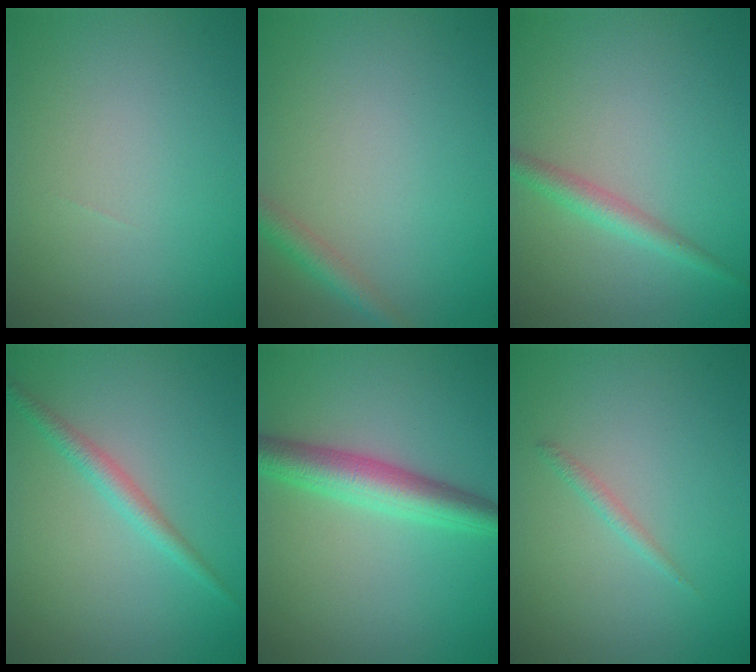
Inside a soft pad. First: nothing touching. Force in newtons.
{"total": 1.9, "press": 1.9, "slide": 0.0}
{"total": 2.1, "press": 2.1, "slide": 0.1}
{"total": 2.0, "press": 2.0, "slide": 0.0}
{"total": 4.7, "press": 4.7, "slide": 0.0}
{"total": 0.9, "press": 0.9, "slide": 0.0}